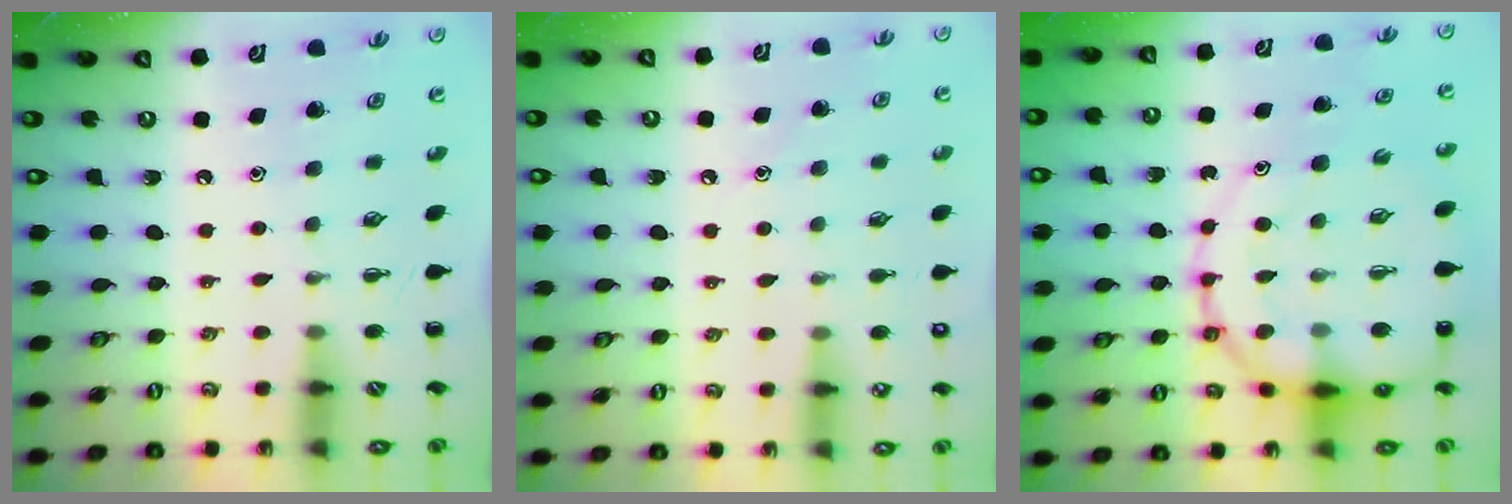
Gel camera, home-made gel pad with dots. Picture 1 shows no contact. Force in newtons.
{"total": 6.4, "press": 6.1, "slide": 1.9}
{"total": 20.2, "press": 19.9, "slide": 3.6}